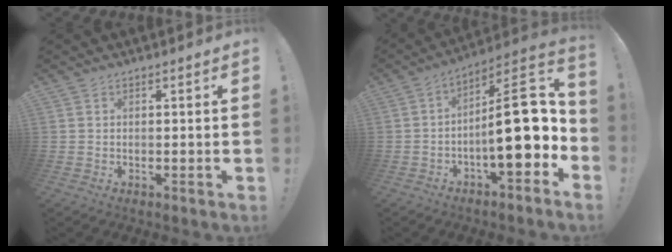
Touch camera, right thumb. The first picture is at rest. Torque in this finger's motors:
{"motor_torque": [2.86, 2.15, 1.98, -0.79, 0.53]}